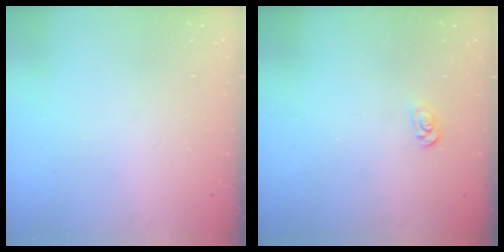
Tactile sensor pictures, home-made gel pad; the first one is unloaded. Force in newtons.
{"total": 2.1, "press": 2.1, "slide": 0.2}